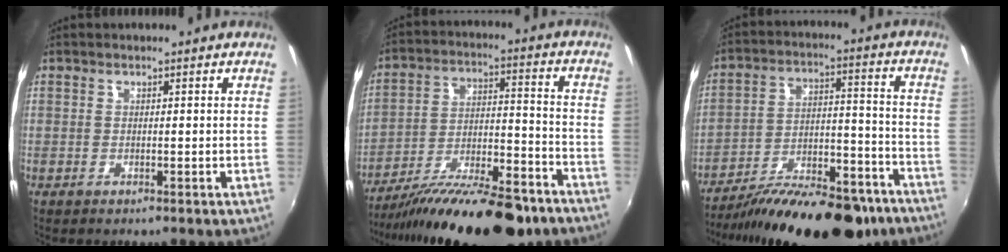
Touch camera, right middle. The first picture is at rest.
{"total": 23.9, "force": [-18.5, 6.2, 13.7], "torque": [-0.234, -0.041, -0.278]}
{"total": 25.5, "force": [-19.7, 8.6, 13.6], "torque": [-0.224, -0.017, -0.280]}